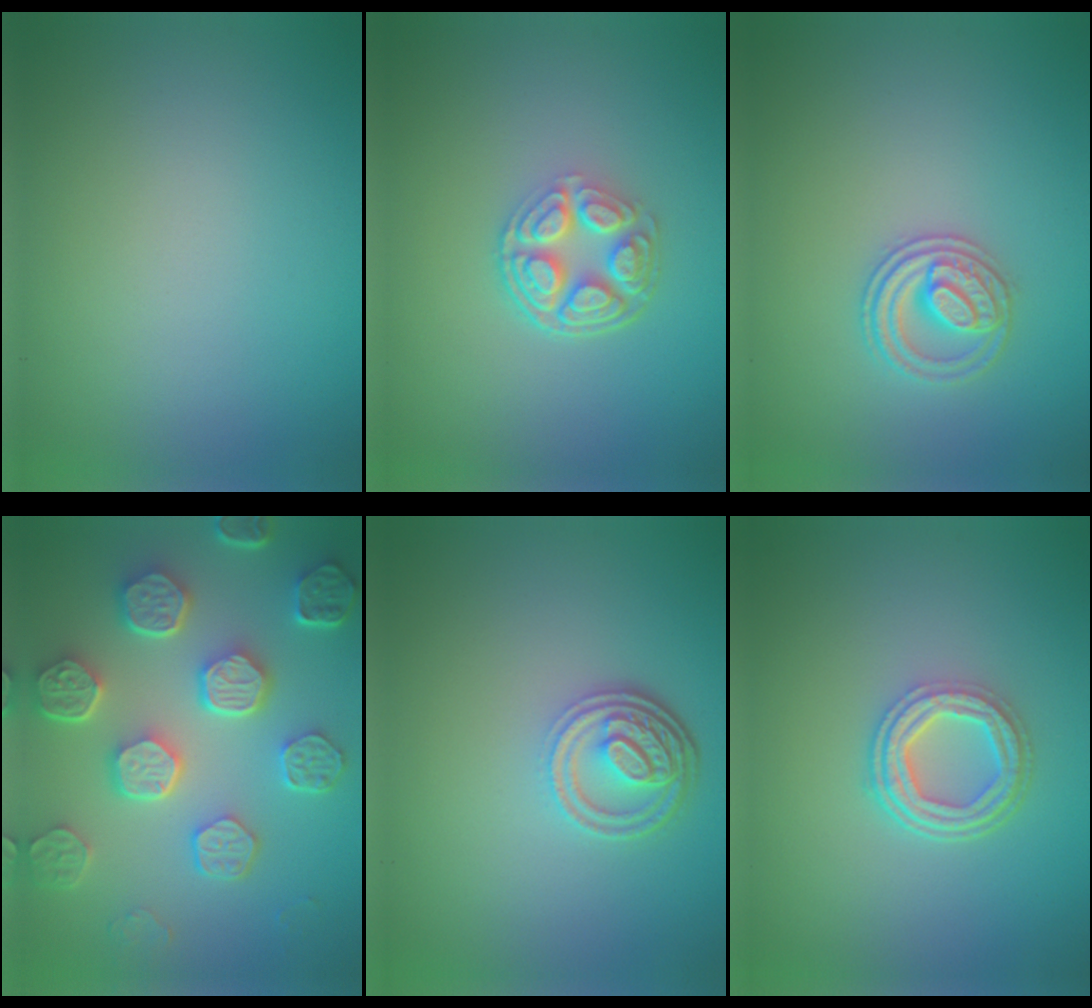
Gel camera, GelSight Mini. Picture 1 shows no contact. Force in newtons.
{"total": 5.2, "press": 3.8, "slide": 3.5}
{"total": 2.6, "press": 2.6, "slide": 0.5}
{"total": 8.1, "press": 6.2, "slide": 5.3}
{"total": 4.4, "press": 3.3, "slide": 2.9}
{"total": 4.4, "press": 3.4, "slide": 2.9}